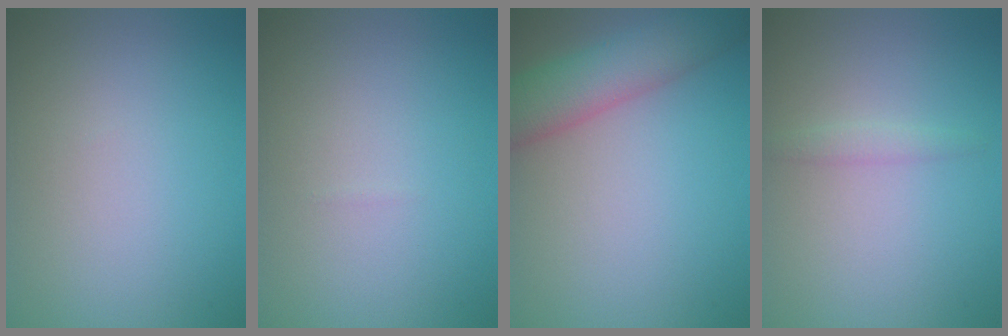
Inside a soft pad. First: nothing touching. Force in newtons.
{"total": 0.0}
{"total": 5.7, "press": 5.7, "slide": 0.2}
{"total": 0.9, "press": 0.9, "slide": 0.1}